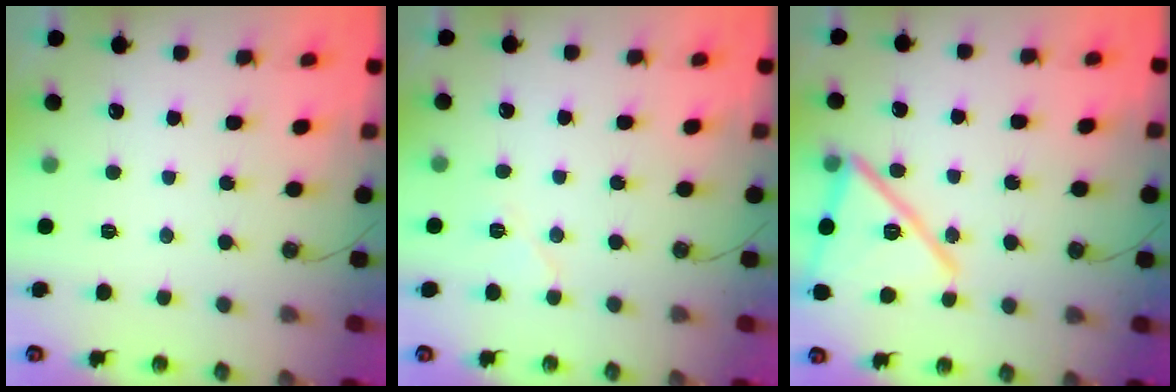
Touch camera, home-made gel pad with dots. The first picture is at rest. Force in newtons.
{"total": 6.3, "press": 5.8, "slide": 2.5}
{"total": 18.6, "press": 18.2, "slide": 4.0}